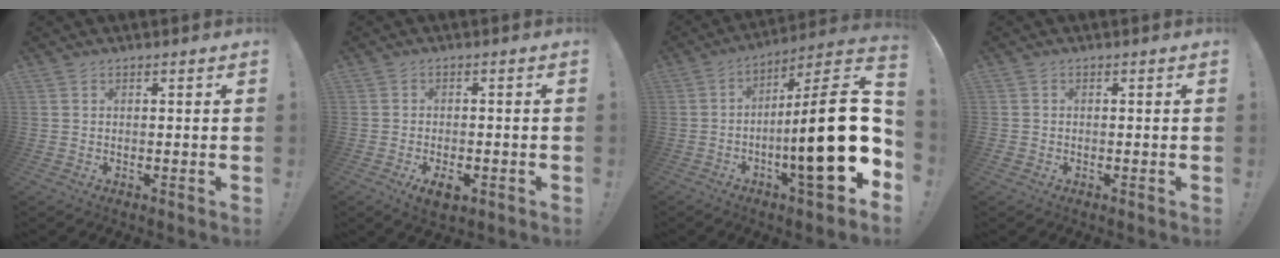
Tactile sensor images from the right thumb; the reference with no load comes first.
{"total": 4.7, "force": [-2.3, 2.1, 3.6], "torque": [-0.054, 0.004, -0.039]}
{"total": 23.1, "force": [-3.2, 3.4, 22.6], "torque": [-0.361, 0.005, -0.055]}
{"total": 0.9, "force": [-0.4, 0.8, 0.2], "torque": [-0.006, 0.003, -0.007]}